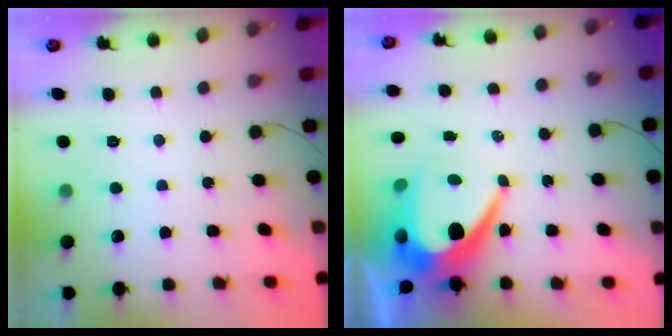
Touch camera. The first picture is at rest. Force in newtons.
{"total": 11.9, "press": 11.8, "slide": 1.1}